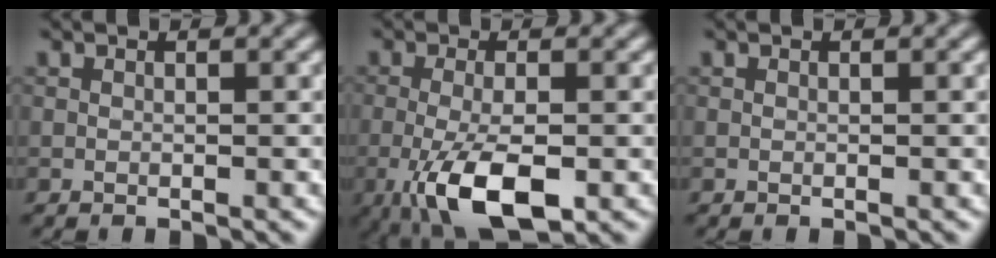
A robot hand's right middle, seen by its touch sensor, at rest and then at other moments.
{"total": 6.6, "force": [-2.2, 2.4, 5.8], "torque": [-0.117, -0.010, -0.041]}
{"total": 0.0}